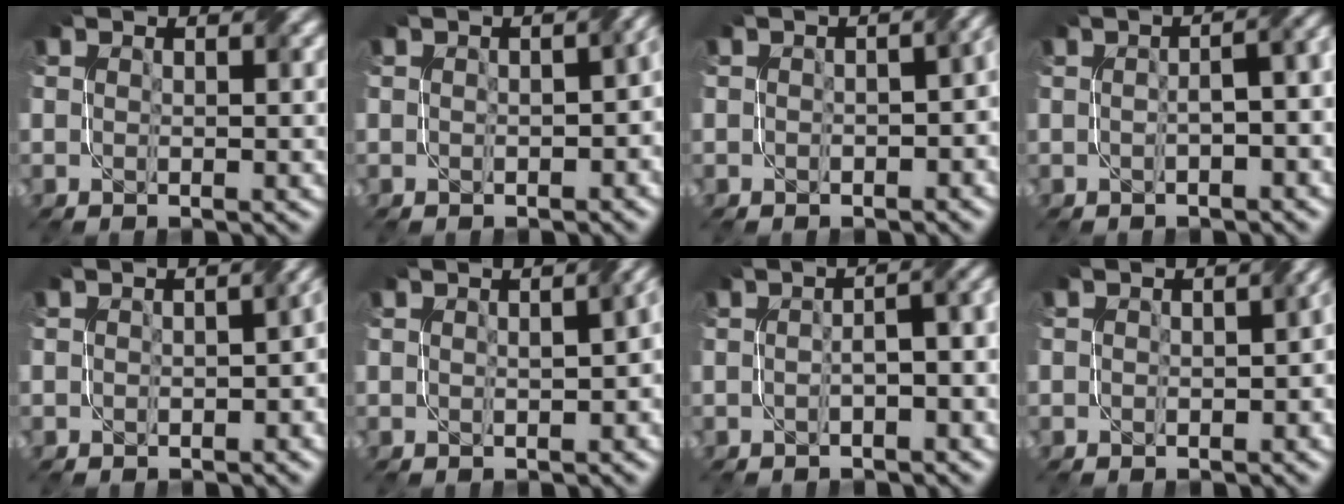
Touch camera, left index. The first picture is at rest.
{"total": 3.9, "force": [-0.3, 2.2, 3.3], "torque": [-0.022, -0.001, 0.006]}
{"total": 4.5, "force": [-0.5, 2.6, 3.6], "torque": [-0.016, -0.001, -0.001]}
{"total": 5.4, "force": [-0.4, 2.3, 4.9], "torque": [-0.043, 0.016, -0.010]}
{"total": 4.0, "force": [-0.6, 2.4, 3.1], "torque": [-0.016, -0.002, -0.001]}
{"total": 3.6, "force": [0.0, 1.5, 3.3], "torque": [-0.030, 0.003, 0.012]}
{"total": 4.5, "force": [-0.9, 1.6, 4.1], "torque": [-0.045, 0.010, -0.011]}
{"total": 3.2, "force": [-0.2, 2.1, 2.4], "torque": [-0.012, -0.002, 0.000]}